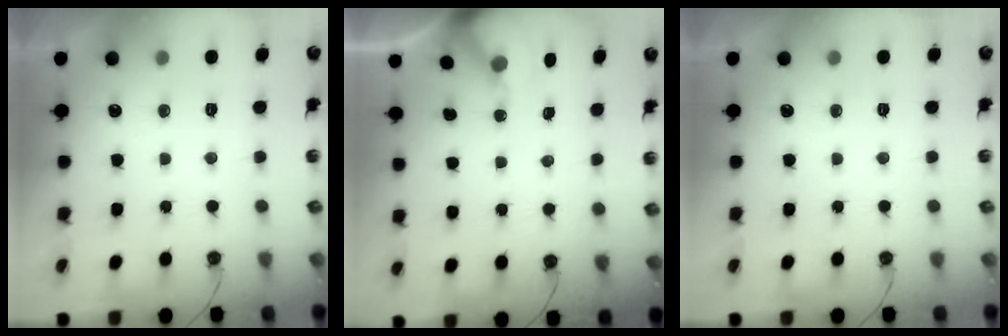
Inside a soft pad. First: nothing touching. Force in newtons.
{"total": 6.2, "press": 6.2, "slide": 0.6}
{"total": 0.0}